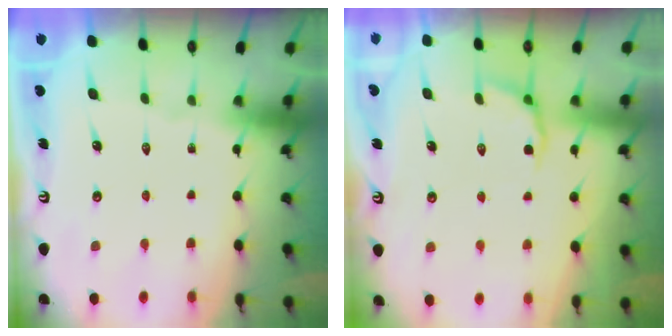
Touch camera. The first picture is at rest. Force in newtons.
{"total": 3.4, "press": 2.4, "slide": 2.3}